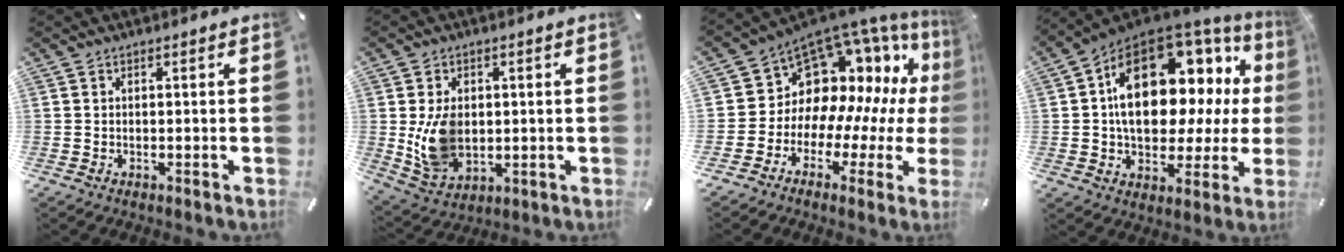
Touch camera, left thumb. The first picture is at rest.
{"total": 10.5, "force": [0.4, 8.1, 6.7], "torque": [-0.131, -0.006, 0.007]}
{"total": 13.3, "force": [6.8, 10.1, 5.2], "torque": [-0.088, -0.087, 0.138]}
{"total": 21.8, "force": [5.1, 14.4, 15.5], "torque": [-0.218, -0.029, 0.096]}